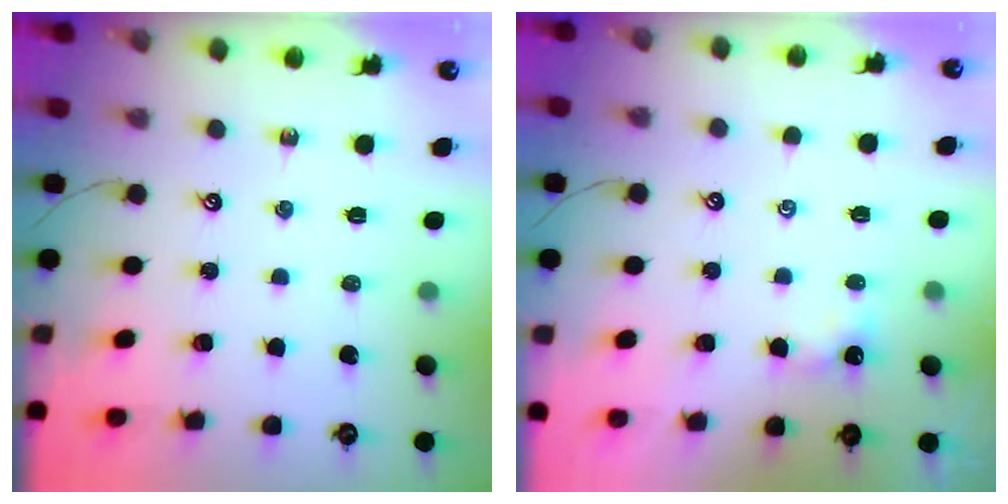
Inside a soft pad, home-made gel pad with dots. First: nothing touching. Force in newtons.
{"total": 1.1, "press": 1.1, "slide": 0.3}